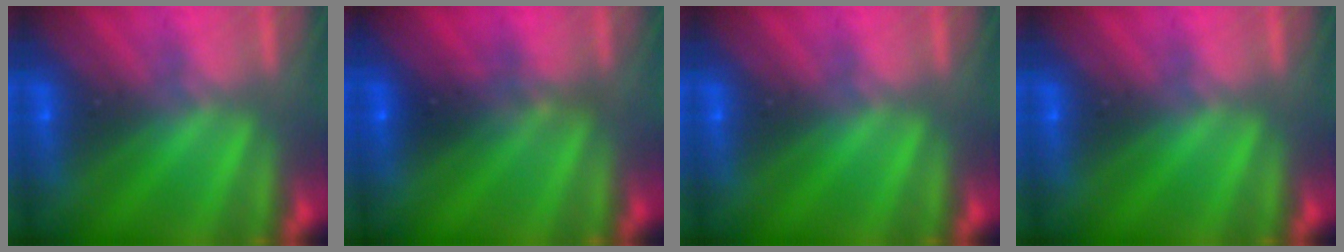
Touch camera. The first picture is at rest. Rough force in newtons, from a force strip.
{"total": 2.3}
{"total": 0.0}
{"total": 0.0}